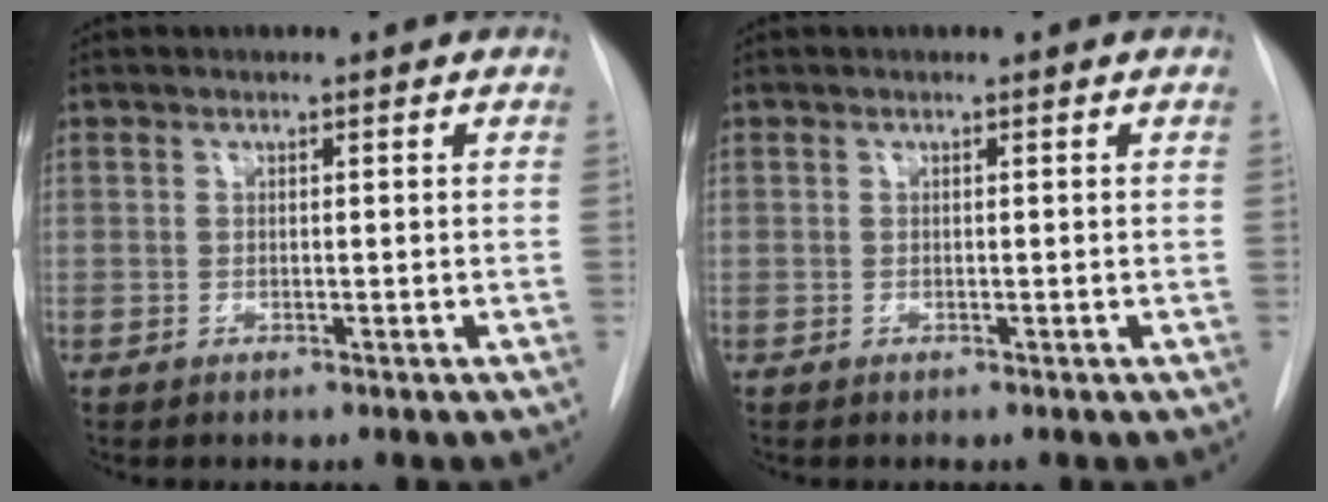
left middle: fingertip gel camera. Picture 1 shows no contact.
{"total": 0.0}